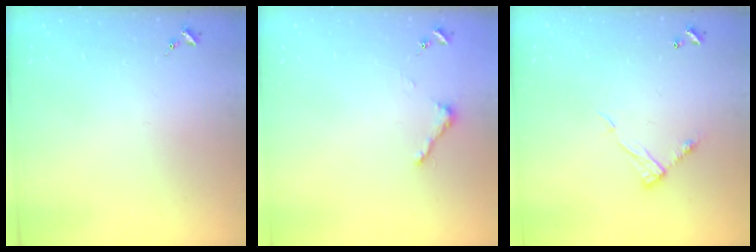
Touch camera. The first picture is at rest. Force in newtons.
{"total": 3.3, "press": 3.3, "slide": 0.3}
{"total": 7.6, "press": 7.6, "slide": 0.1}